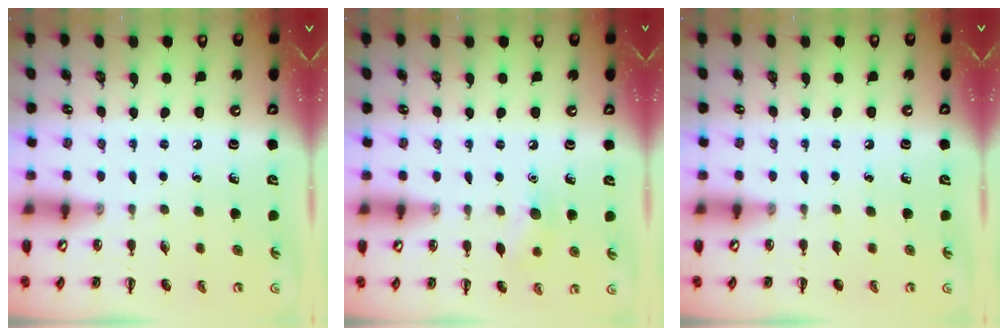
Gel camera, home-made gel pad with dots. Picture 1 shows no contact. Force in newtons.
{"total": 6.2, "press": 6.0, "slide": 1.5}
{"total": 0.0}